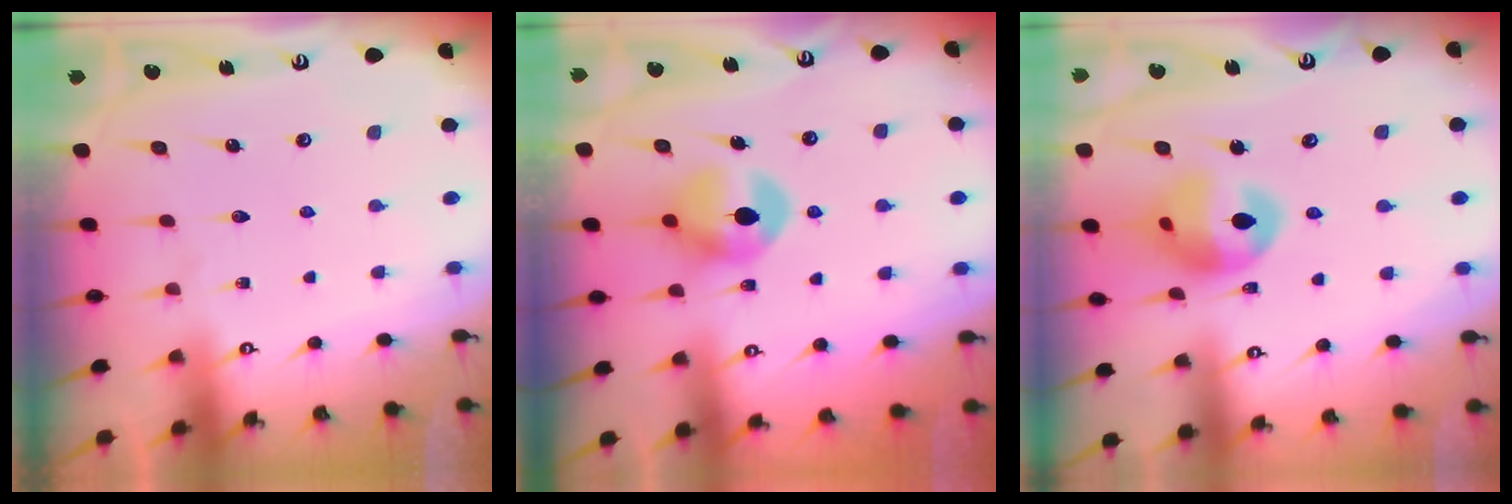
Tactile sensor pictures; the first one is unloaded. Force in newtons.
{"total": 10.2, "press": 10.2, "slide": 0.6}
{"total": 13.6, "press": 13.5, "slide": 1.7}